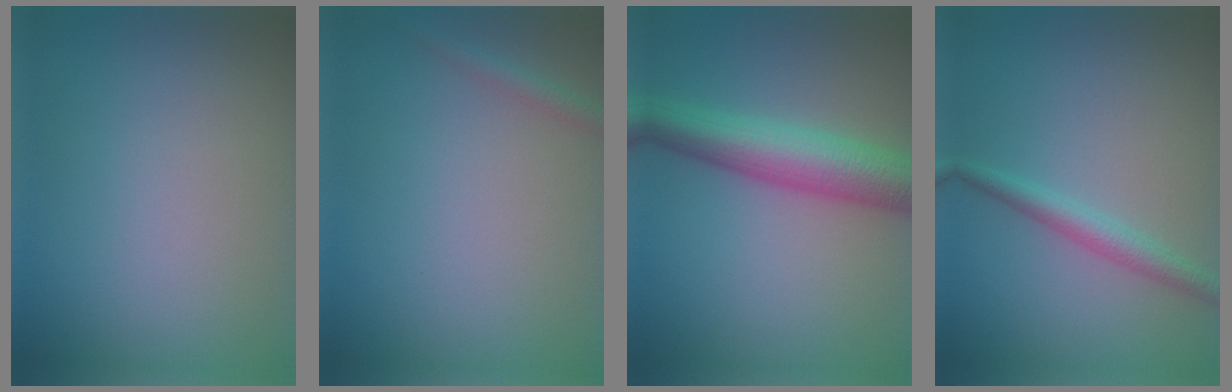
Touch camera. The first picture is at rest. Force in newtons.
{"total": 1.4, "press": 1.4, "slide": 0.1}
{"total": 7.2, "press": 7.2, "slide": 0.1}
{"total": 2.3, "press": 2.3, "slide": 0.0}